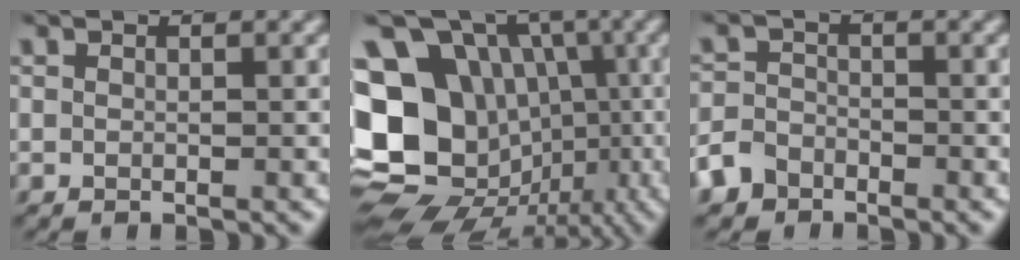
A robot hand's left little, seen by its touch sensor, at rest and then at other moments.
{"total": 19.9, "force": [-1.1, 17.3, 9.8], "torque": [-0.194, 0.016, -0.033]}
{"total": 3.8, "force": [-2.9, 2.4, 0.6], "torque": [-0.004, -0.008, -0.059]}